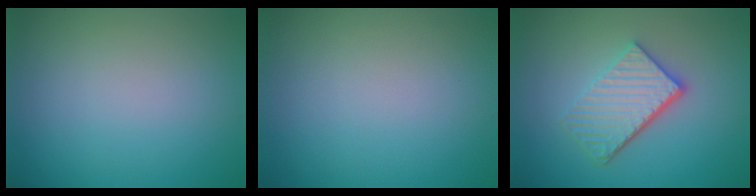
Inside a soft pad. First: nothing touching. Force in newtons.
{"total": 0.0}
{"total": 4.6, "press": 3.5, "slide": 2.9}